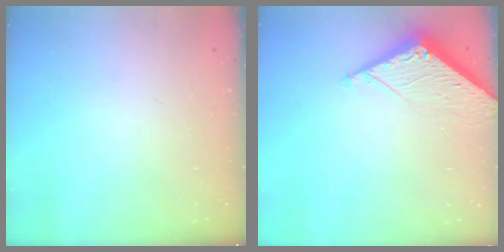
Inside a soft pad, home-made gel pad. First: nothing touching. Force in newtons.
{"total": 5.7, "press": 5.7, "slide": 0.2}